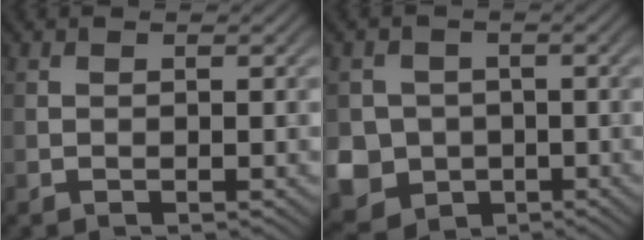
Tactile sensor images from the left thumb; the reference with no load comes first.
{"total": 7.6, "force": [-2.0, 7.0, 2.0], "torque": [-0.068, -0.024, -0.056]}